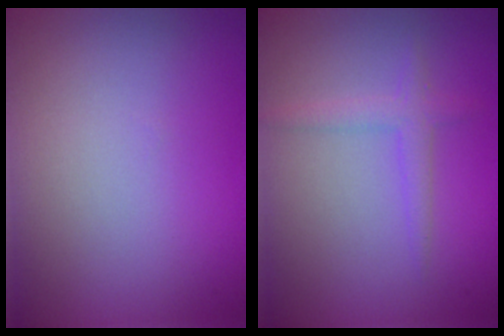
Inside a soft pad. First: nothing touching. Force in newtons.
{"total": 1.8, "press": 1.8, "slide": 0.2}